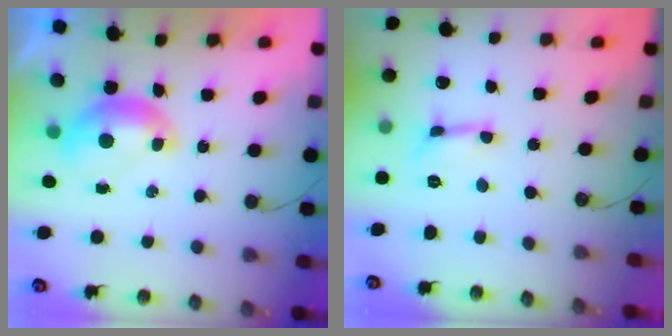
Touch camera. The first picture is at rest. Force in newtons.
{"total": 0.0}